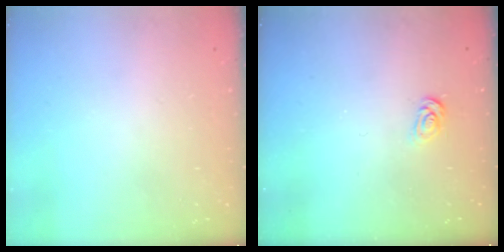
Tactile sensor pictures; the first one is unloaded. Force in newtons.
{"total": 2.7, "press": 2.7, "slide": 0.3}